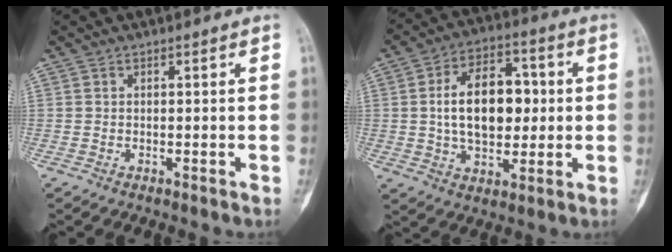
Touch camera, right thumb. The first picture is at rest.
{"total": 14.7, "force": [1.0, 9.0, 11.6], "torque": [-0.158, 0.017, 0.015]}